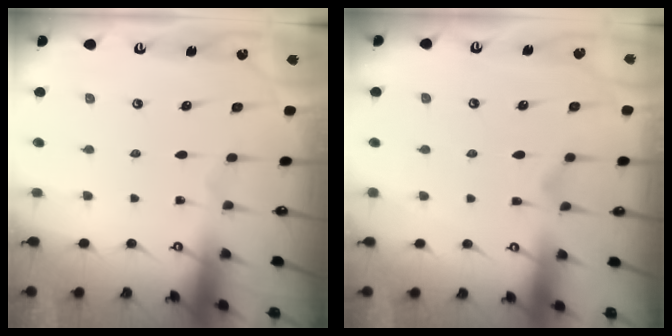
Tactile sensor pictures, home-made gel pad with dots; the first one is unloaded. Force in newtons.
{"total": 1.3, "press": 0.7, "slide": 1.1}